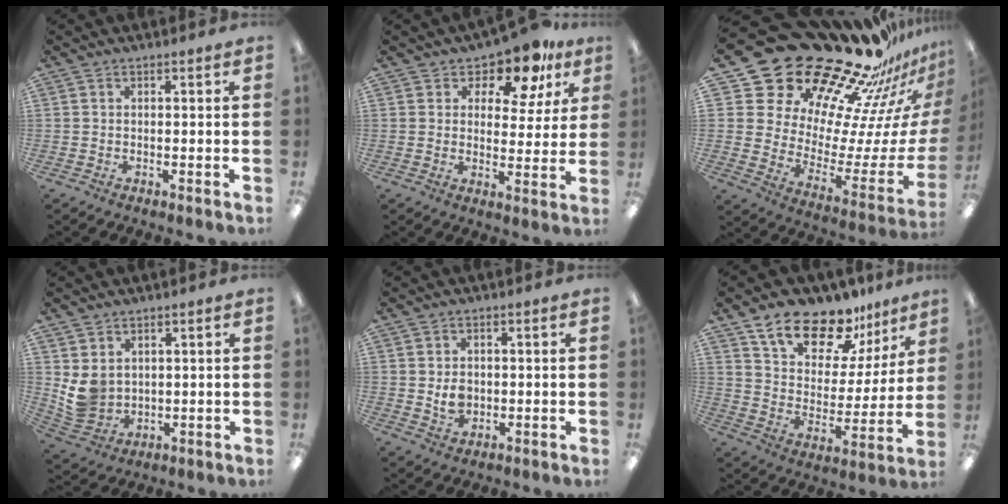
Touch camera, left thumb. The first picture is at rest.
{"total": 9.8, "force": [7.7, 4.4, 4.1], "torque": [-0.069, -0.052, 0.137]}
{"total": 30.4, "force": [25.0, 12.9, 11.4], "torque": [-0.136, -0.235, 0.469]}
{"total": 7.2, "force": [2.4, 6.1, 3.0], "torque": [-0.072, -0.006, 0.053]}
{"total": 4.2, "force": [0.2, 3.5, 2.3], "torque": [-0.029, 0.001, 0.002]}
{"total": 16.9, "force": [13.7, 7.4, 6.4], "torque": [-0.114, -0.100, 0.245]}